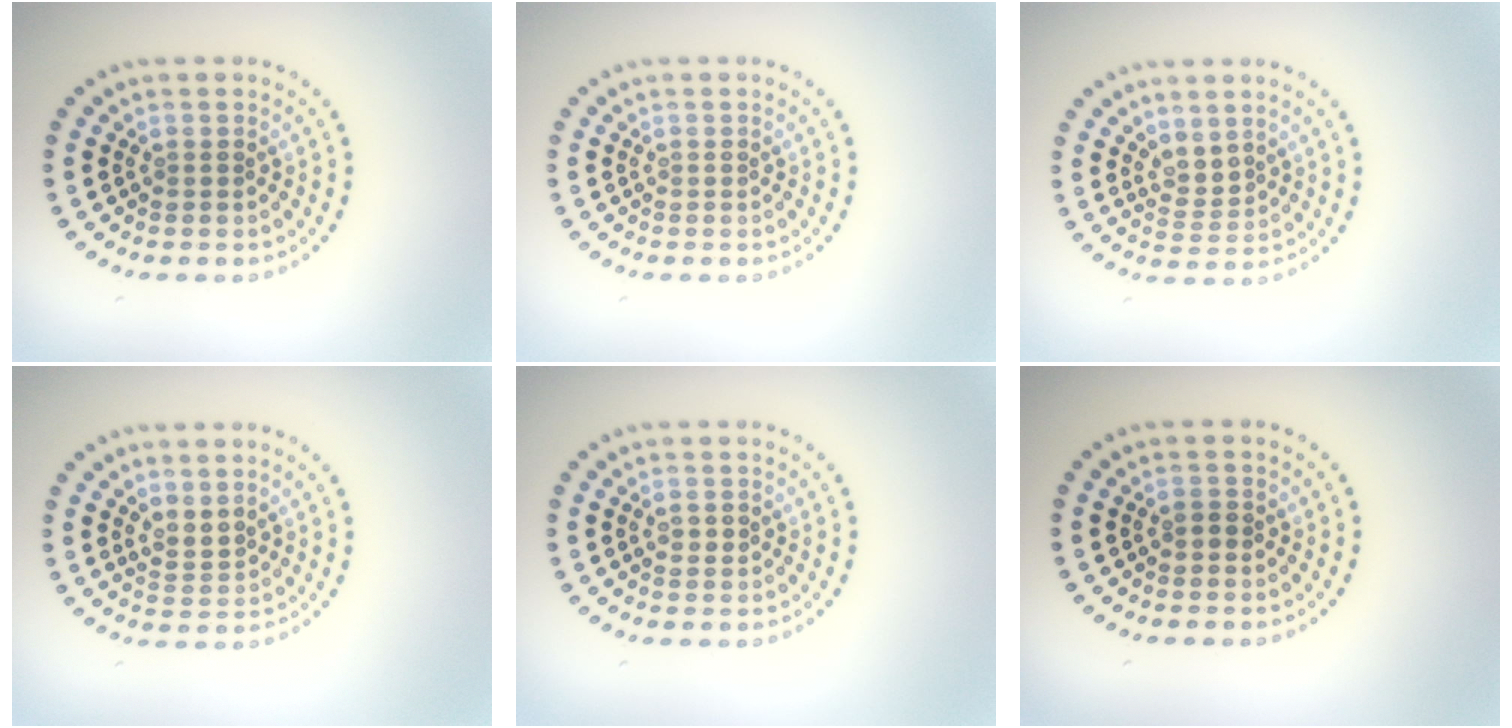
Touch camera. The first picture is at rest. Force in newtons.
{"total": 0.0}
{"total": 1.6, "press": 1.3, "slide": 1.1}
{"total": 1.8, "press": 1.3, "slide": 1.2}
{"total": 1.1, "press": 1.1, "slide": 0.1}
{"total": 0.8, "press": 0.7, "slide": 0.3}